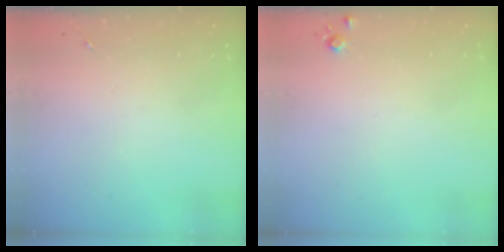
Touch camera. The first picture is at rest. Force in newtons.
{"total": 5.1, "press": 5.1, "slide": 0.7}